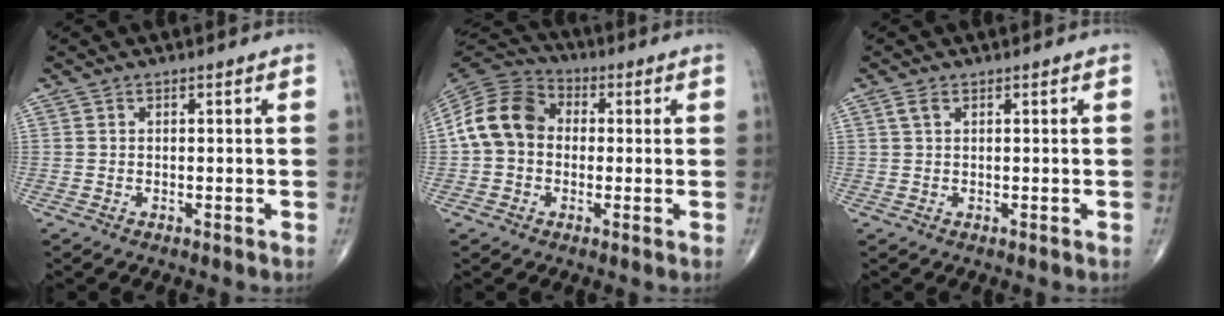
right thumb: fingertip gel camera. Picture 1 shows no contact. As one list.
[{"total": 12.1, "force": [0.3, 9.7, 7.2], "torque": [-0.126, 0.035, -0.008]}, {"total": 1.5, "force": [0.7, 0.8, 1.1], "torque": [-0.028, 0.009, 0.017]}]